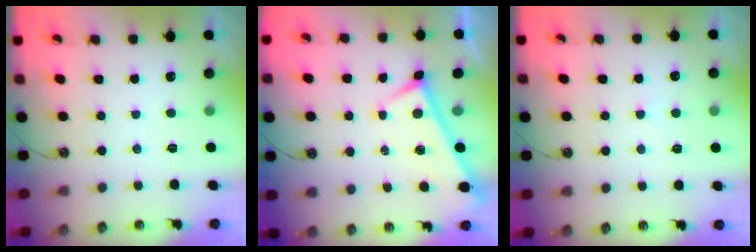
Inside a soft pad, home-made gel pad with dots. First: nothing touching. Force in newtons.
{"total": 0.0}
{"total": 5.6, "press": 5.6, "slide": 0.4}